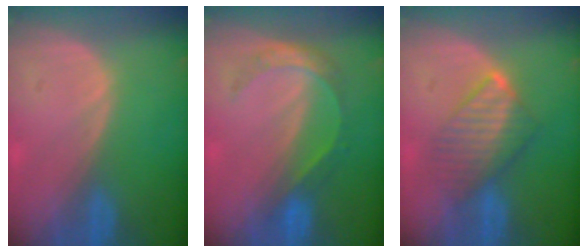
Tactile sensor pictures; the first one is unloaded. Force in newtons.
{"total": 5.7, "press": 4.9, "slide": 2.9}
{"total": 6.4, "press": 6.4, "slide": 0.8}